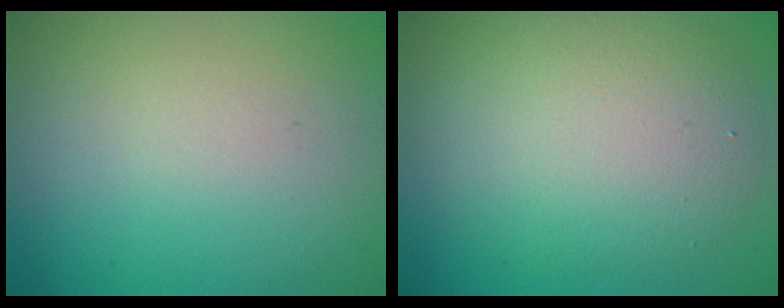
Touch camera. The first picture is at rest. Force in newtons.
{"total": 6.1, "press": 6.1, "slide": 0.2}